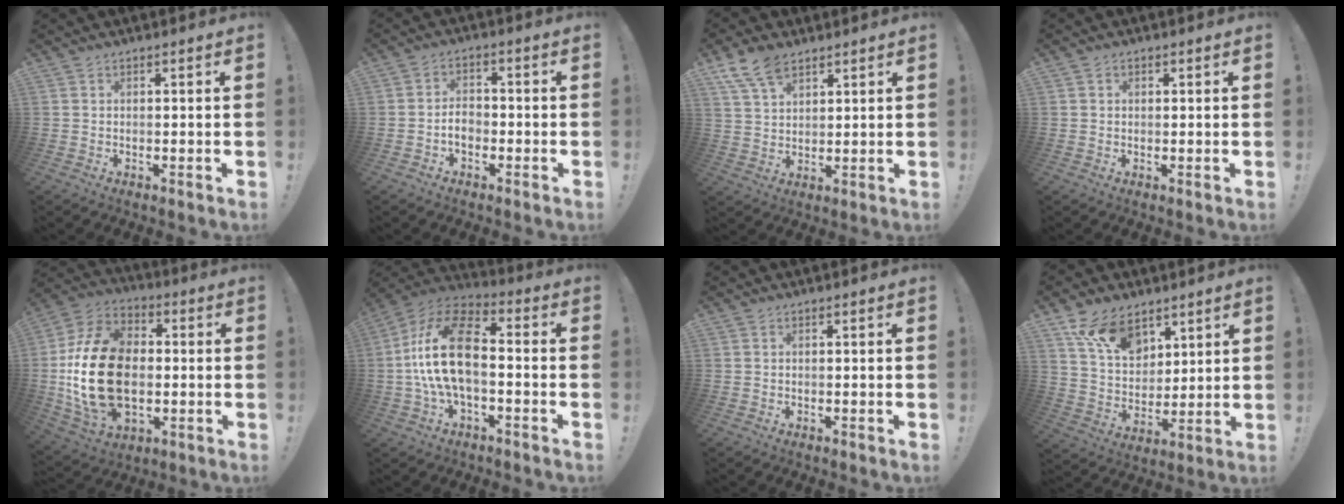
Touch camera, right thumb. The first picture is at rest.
{"total": 4.7, "force": [-2.0, 2.9, 3.1], "torque": [-0.055, 0.007, -0.038]}
{"total": 8.8, "force": [6.0, 4.6, 4.6], "torque": [-0.085, -0.023, 0.117]}
{"total": 0.8, "force": [0.2, 0.8, 0.3], "torque": [0.000, 0.000, 0.003]}
{"total": 25.1, "force": [-1.5, 17.1, 18.2], "torque": [-0.342, 0.023, -0.010]}
{"total": 18.2, "force": [-0.8, 9.7, 15.4], "torque": [-0.292, 0.023, -0.009]}
{"total": 0.0}
{"total": 14.7, "force": [9.3, 8.8, 7.3], "torque": [-0.131, -0.043, 0.178]}